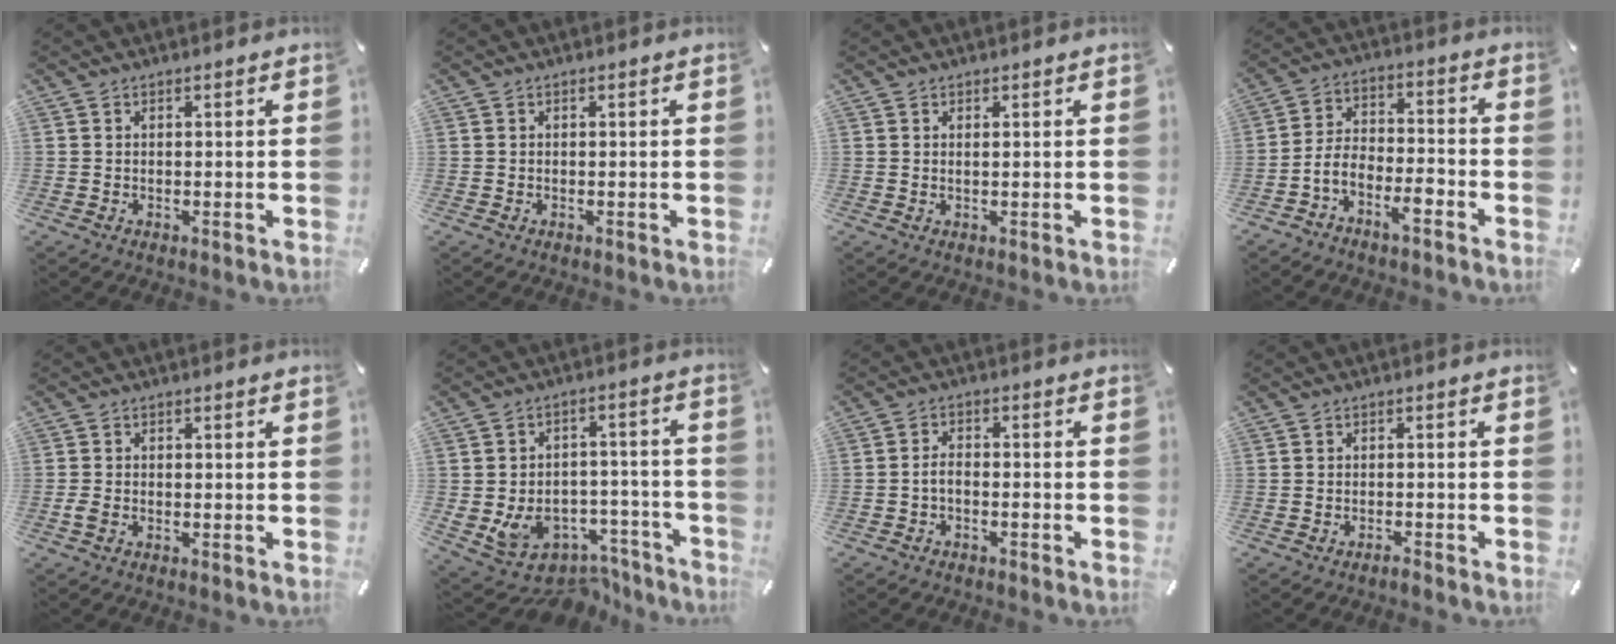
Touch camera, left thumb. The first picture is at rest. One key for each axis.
{"total": 0.0}
{"total": 0.8, "fx": 0.4, "fy": 0.0, "fz": 0.7, "tx": -0.013, "ty": -0.001, "tz": 0.006}
{"total": 7.1, "fx": -5.0, "fy": 3.3, "fz": 3.9, "tx": -0.088, "ty": 0.004, "tz": -0.098}
{"total": 1.5, "fx": -0.8, "fy": 0.7, "fz": 1.0, "tx": -0.026, "ty": -0.001, "tz": -0.016}
{"total": 10.2, "fx": -4.2, "fy": 8.5, "fz": 3.8, "tx": -0.054, "ty": 0.018, "tz": -0.059}
{"total": 2.9, "fx": -1.8, "fy": 1.3, "fz": 1.8, "tx": -0.040, "ty": 0.008, "tz": -0.036}
{"total": 1.5, "fx": -1.4, "fy": 0.2, "fz": 0.5, "tx": -0.013, "ty": 0.001, "tz": -0.027}